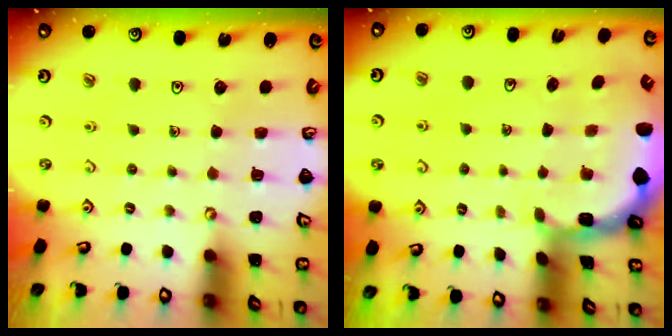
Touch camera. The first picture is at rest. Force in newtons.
{"total": 1.6, "press": 1.4, "slide": 0.7}